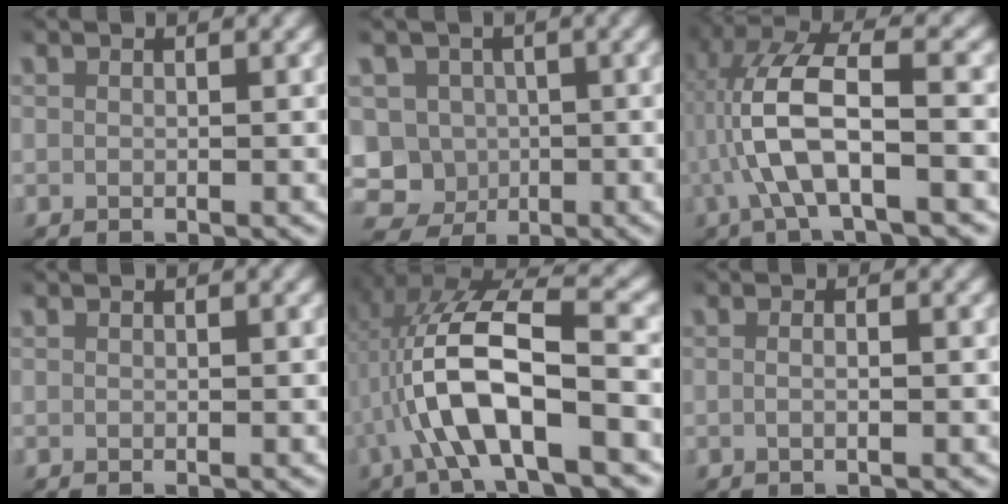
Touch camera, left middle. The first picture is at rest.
{"total": 13.0, "force": [-2.6, 12.2, 3.6], "torque": [-0.117, -0.062, -0.037]}
{"total": 6.8, "force": [0.0, 2.2, 6.4], "torque": [-0.138, 0.005, -0.002]}
{"total": 0.0}
{"total": 9.3, "force": [-0.3, 3.7, 8.5], "torque": [-0.169, -0.005, -0.002]}
{"total": 1.0, "force": [-0.4, 0.0, 0.9], "torque": [-0.022, -0.002, -0.007]}